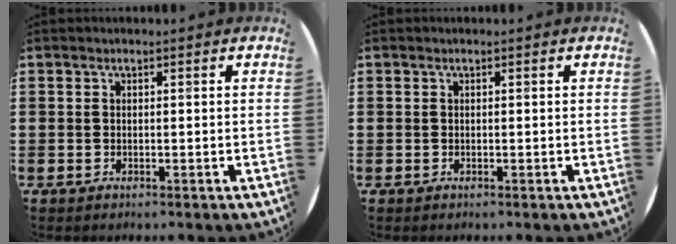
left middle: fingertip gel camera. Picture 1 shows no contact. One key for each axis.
{"total": 0.0}